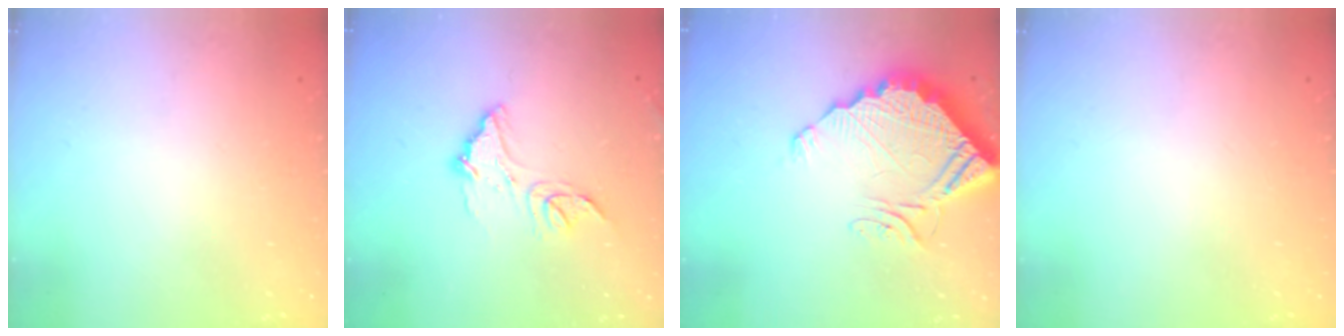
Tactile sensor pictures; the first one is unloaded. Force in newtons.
{"total": 12.3, "press": 12.3, "slide": 1.0}
{"total": 13.8, "press": 13.8, "slide": 1.1}
{"total": 0.0}